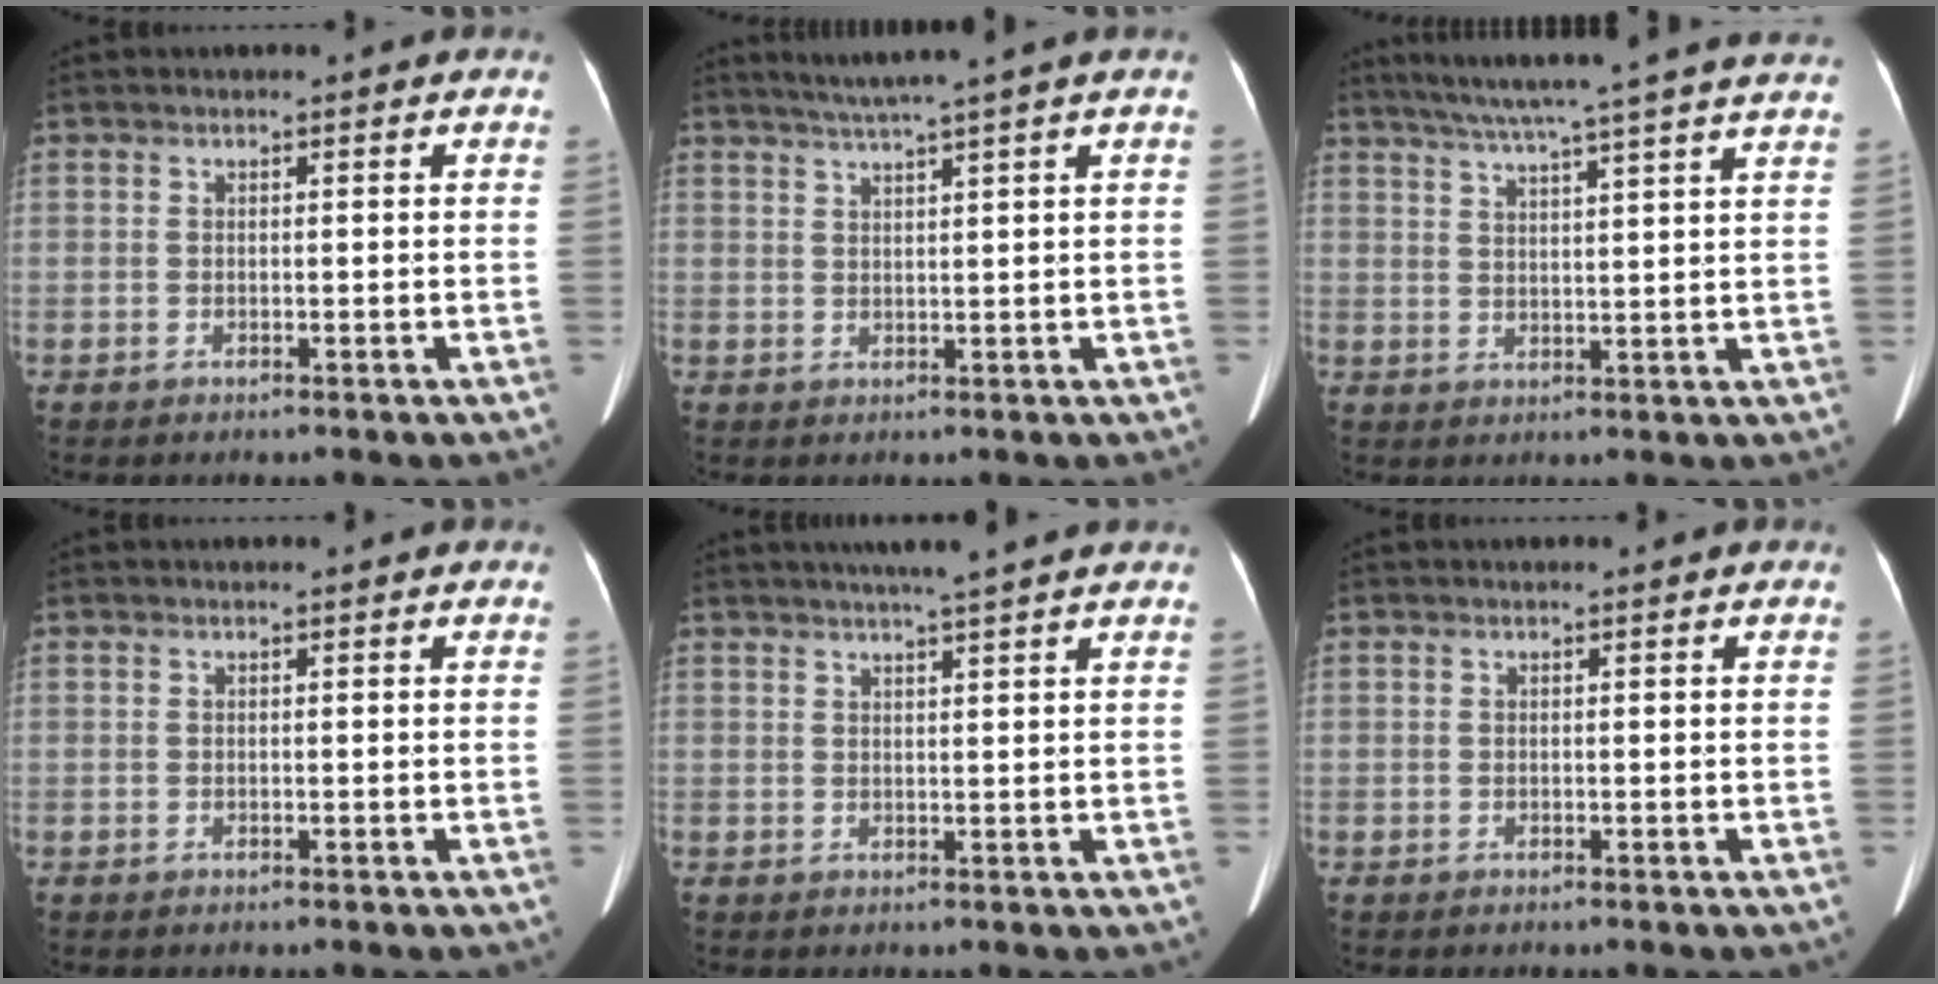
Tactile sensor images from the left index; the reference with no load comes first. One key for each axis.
{"total": 5.0, "fx": 3.8, "fy": -1.6, "fz": 2.8, "tx": -0.047, "ty": 0.010, "tz": 0.070}
{"total": 19.4, "fx": 16.7, "fy": -1.2, "fz": 9.8, "tx": -0.165, "ty": 0.004, "tz": 0.218}
{"total": 0.0}
{"total": 6.1, "fx": 5.0, "fy": -0.7, "fz": 3.4, "tx": -0.053, "ty": 0.014, "tz": 0.066}
{"total": 0.0}